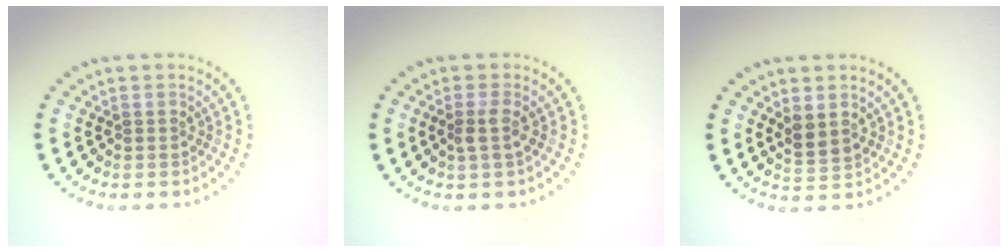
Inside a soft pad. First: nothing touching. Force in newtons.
{"total": 1.6, "press": 1.3, "slide": 0.9}
{"total": 1.9, "press": 1.8, "slide": 0.7}